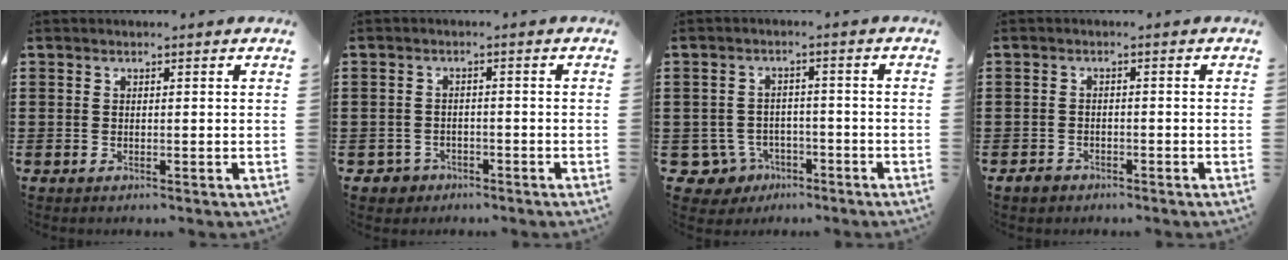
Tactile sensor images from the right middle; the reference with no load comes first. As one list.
[{"total": 2.1, "force": [-1.7, 1.2, 0.0], "torque": [-0.006, 0.002, -0.038]}, {"total": 4.7, "force": [-3.1, 3.2, 1.2], "torque": [-0.051, 0.005, -0.066]}, {"total": 1.8, "force": [-1.5, 1.0, 0.4], "torque": [-0.011, 0.003, -0.032]}]